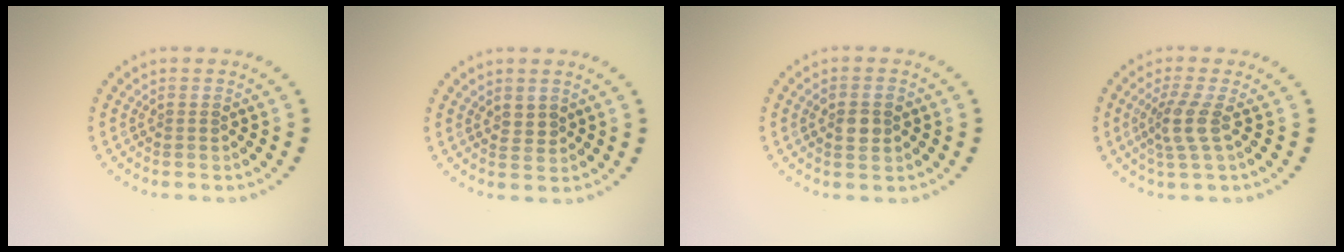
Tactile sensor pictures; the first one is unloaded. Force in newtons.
{"total": 0.9, "press": 0.7, "slide": 0.6}
{"total": 2.3, "press": 2.2, "slide": 0.3}
{"total": 2.8, "press": 2.1, "slide": 1.8}